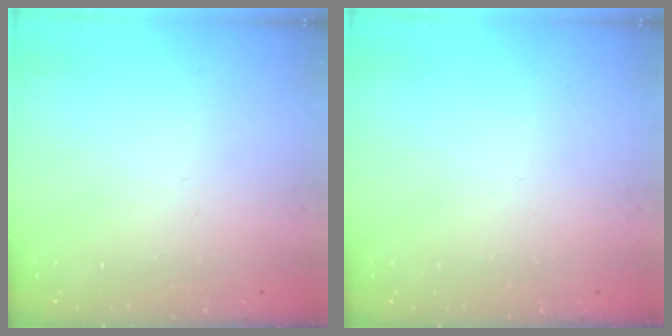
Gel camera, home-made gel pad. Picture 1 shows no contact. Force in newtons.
{"total": 0.0}